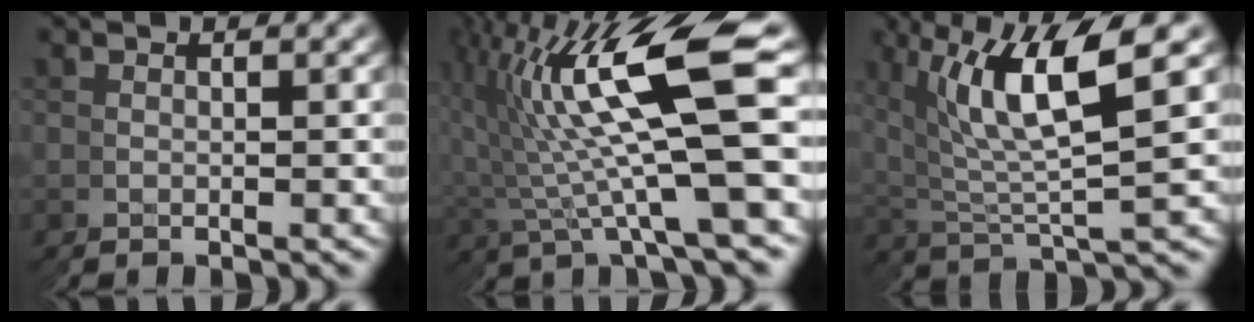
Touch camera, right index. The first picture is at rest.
{"total": 12.2, "force": [2.6, 5.3, 10.7], "torque": [-0.176, 0.029, 0.036]}
{"total": 6.7, "force": [2.5, 3.2, 5.3], "torque": [-0.112, 0.005, 0.047]}